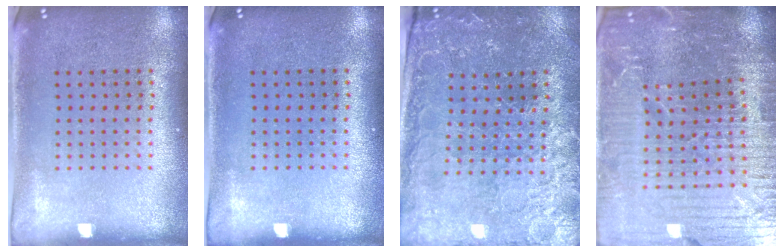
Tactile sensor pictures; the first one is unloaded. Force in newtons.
{"total": 0.0}
{"total": 1.7, "press": 1.7, "slide": 0.3}
{"total": 6.3, "press": 5.6, "slide": 3.0}